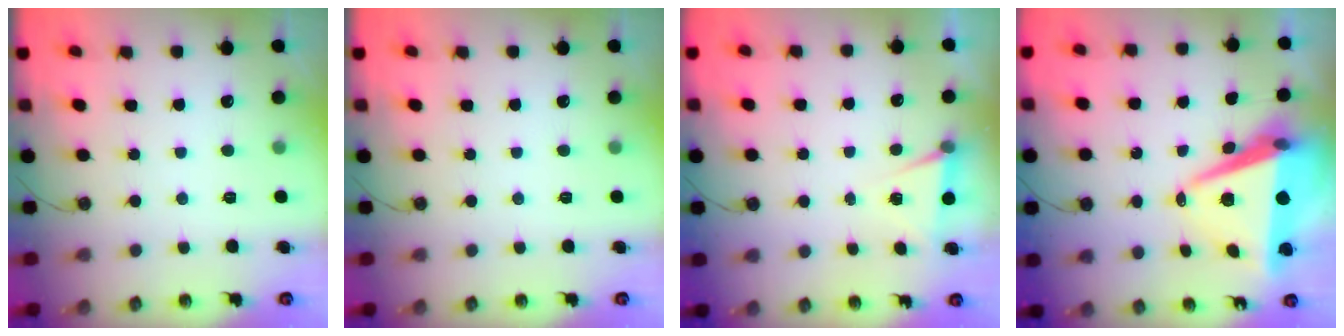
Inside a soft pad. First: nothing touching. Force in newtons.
{"total": 0.0}
{"total": 4.9, "press": 1.9, "slide": 4.5}
{"total": 12.0, "press": 11.3, "slide": 4.0}